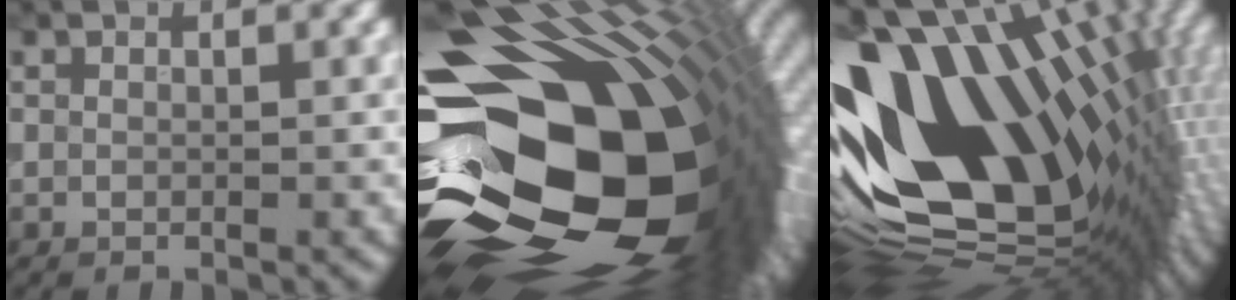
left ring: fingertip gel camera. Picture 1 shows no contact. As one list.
[{"total": 22.1, "force": [-2.6, 14.2, 16.8], "torque": [-0.287, -0.039, -0.043]}, {"total": 18.8, "force": [2.9, 10.5, 15.3], "torque": [-0.295, -0.023, 0.055]}]